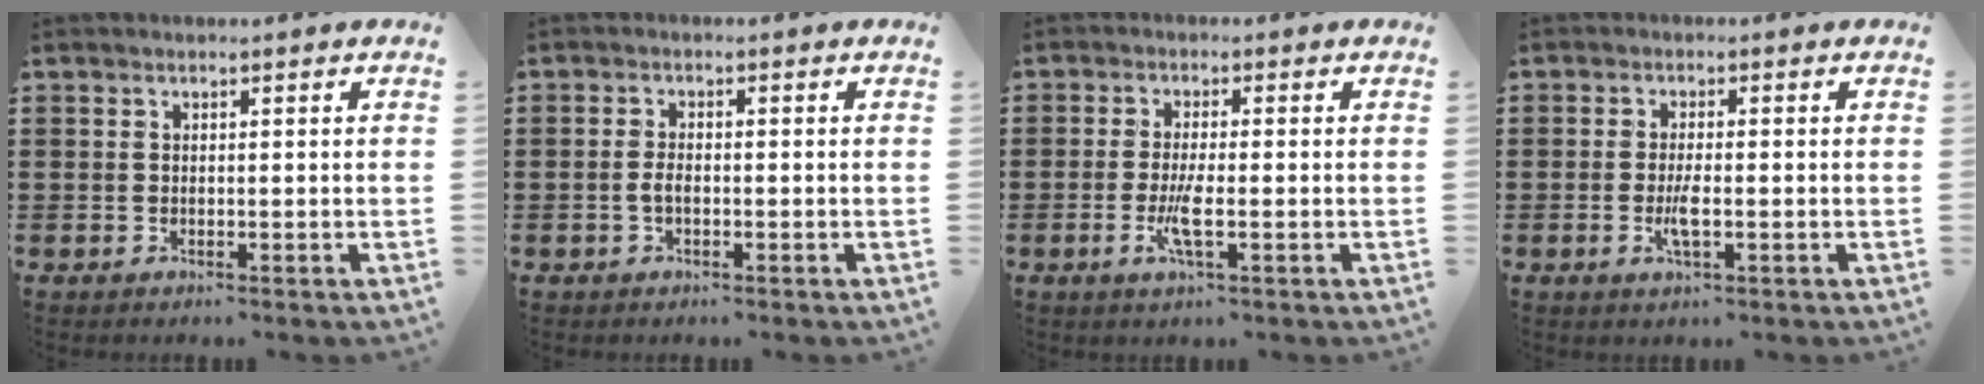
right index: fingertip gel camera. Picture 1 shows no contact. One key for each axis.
{"total": 1.8, "fx": -0.6, "fy": 0.6, "fz": 1.6, "tx": -0.040, "ty": -0.005, "tz": -0.014}
{"total": 4.1, "fx": -1.3, "fy": 0.6, "fz": 3.8, "tx": -0.085, "ty": -0.010, "tz": -0.029}
{"total": 3.1, "fx": -0.8, "fy": 0.6, "fz": 2.9, "tx": -0.064, "ty": -0.005, "tz": -0.019}